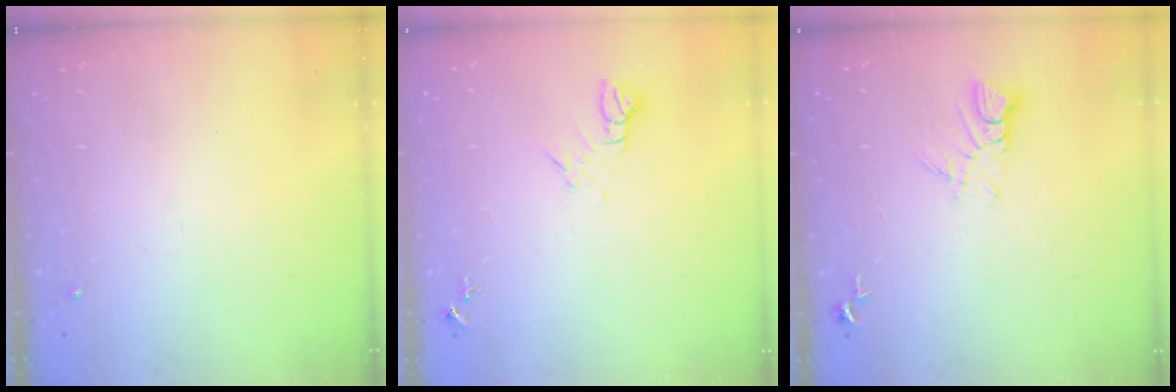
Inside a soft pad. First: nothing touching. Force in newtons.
{"total": 5.8, "press": 5.7, "slide": 0.7}
{"total": 4.3, "press": 4.3, "slide": 0.3}